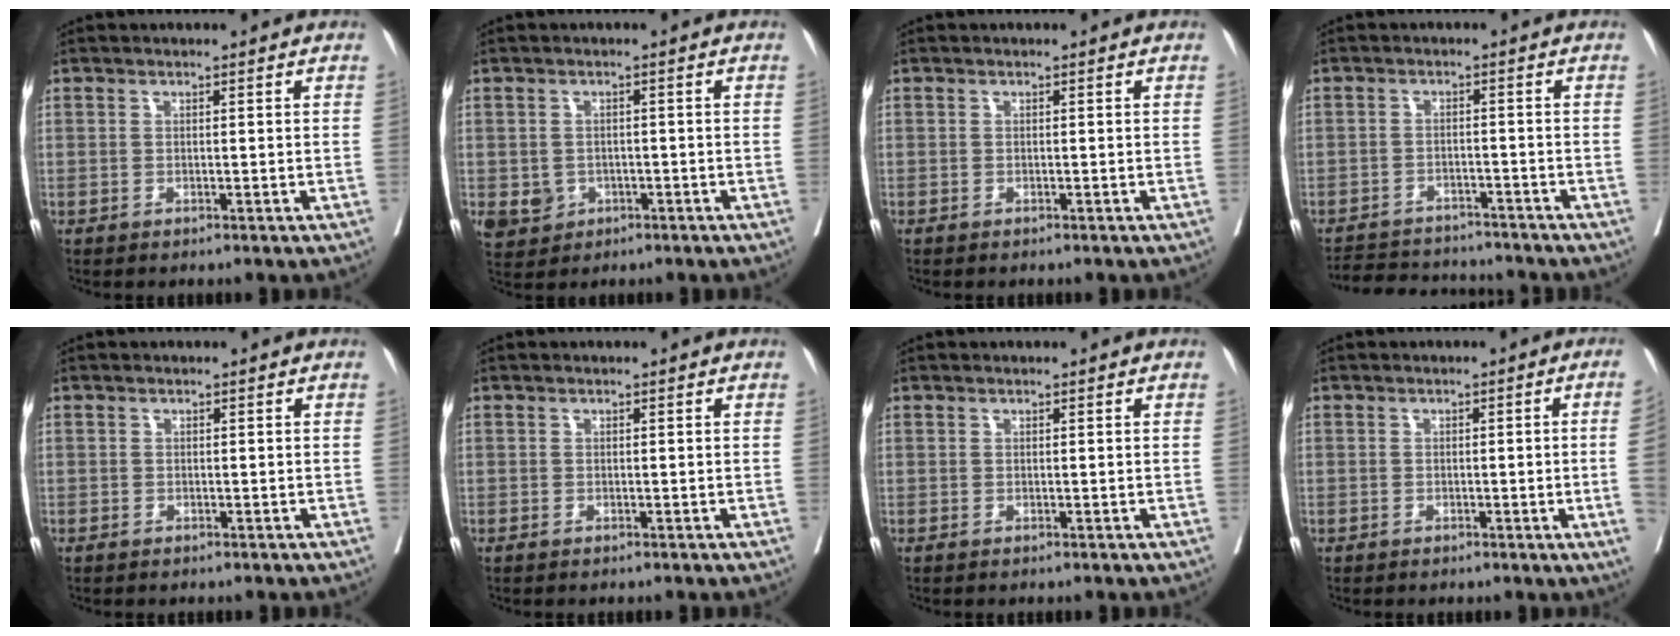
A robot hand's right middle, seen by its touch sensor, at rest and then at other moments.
{"total": 5.6, "force": [-1.8, 5.2, 1.5], "torque": [-0.030, 0.000, -0.017]}
{"total": 0.0}
{"total": 8.5, "force": [-8.1, 2.2, 1.2], "torque": [-0.016, 0.005, -0.119]}
{"total": 1.3, "force": [-0.3, 1.2, -0.1], "torque": [0.007, 0.007, -0.009]}
{"total": 0.7, "force": [-0.2, 0.7, -0.1], "torque": [0.006, 0.007, -0.007]}
{"total": 0.0}
{"total": 4.1, "force": [-0.7, -0.5, 4.0], "torque": [-0.049, 0.004, -0.008]}